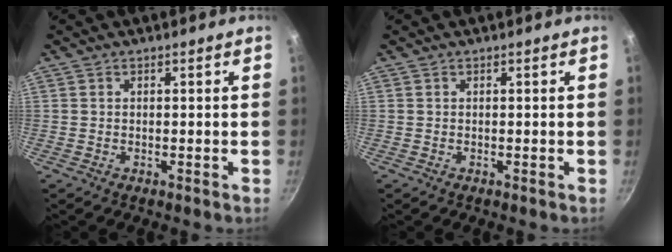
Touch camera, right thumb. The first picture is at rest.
{"total": 0.0}